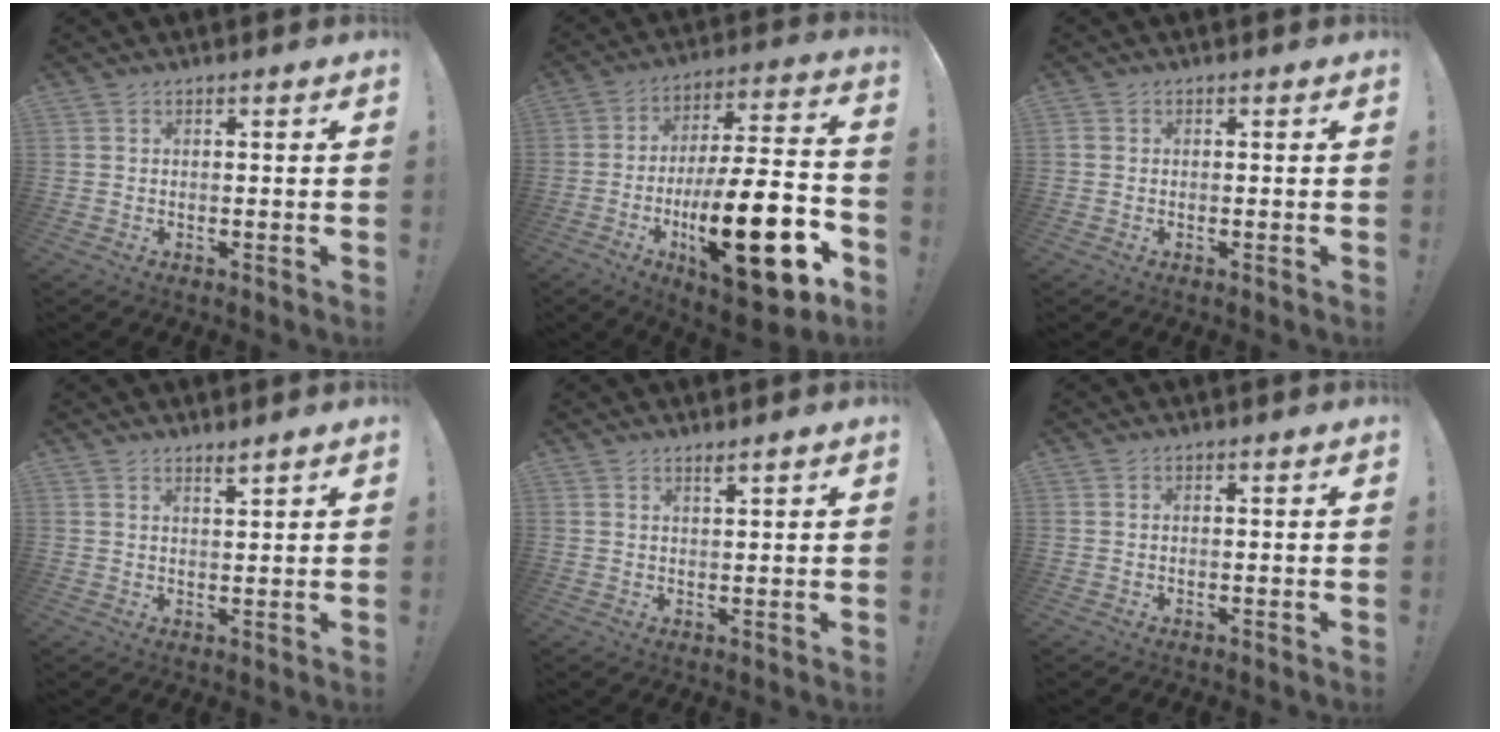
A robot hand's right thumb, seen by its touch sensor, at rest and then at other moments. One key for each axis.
{"total": 27.2, "fx": -9.4, "fy": 8.7, "fz": 24.0, "tx": -0.397, "ty": 0.048, "tz": -0.147}
{"total": 0.9, "fx": -0.2, "fy": 0.8, "fz": 0.5, "tx": -0.012, "ty": 0.004, "tz": -0.003}
{"total": 2.2, "fx": 2.0, "fy": -0.2, "fz": 1.0, "tx": -0.012, "ty": -0.016, "tz": 0.033}
{"total": 1.7, "fx": 1.4, "fy": -0.1, "fz": 1.0, "tx": -0.019, "ty": -0.005, "tz": 0.023}
{"total": 0.0}